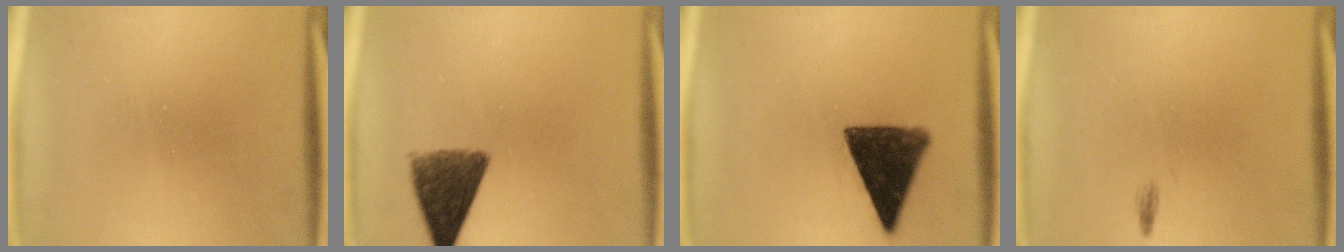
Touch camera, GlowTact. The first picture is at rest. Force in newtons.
{"total": 8.8}
{"total": 11.4}
{"total": 0.5}